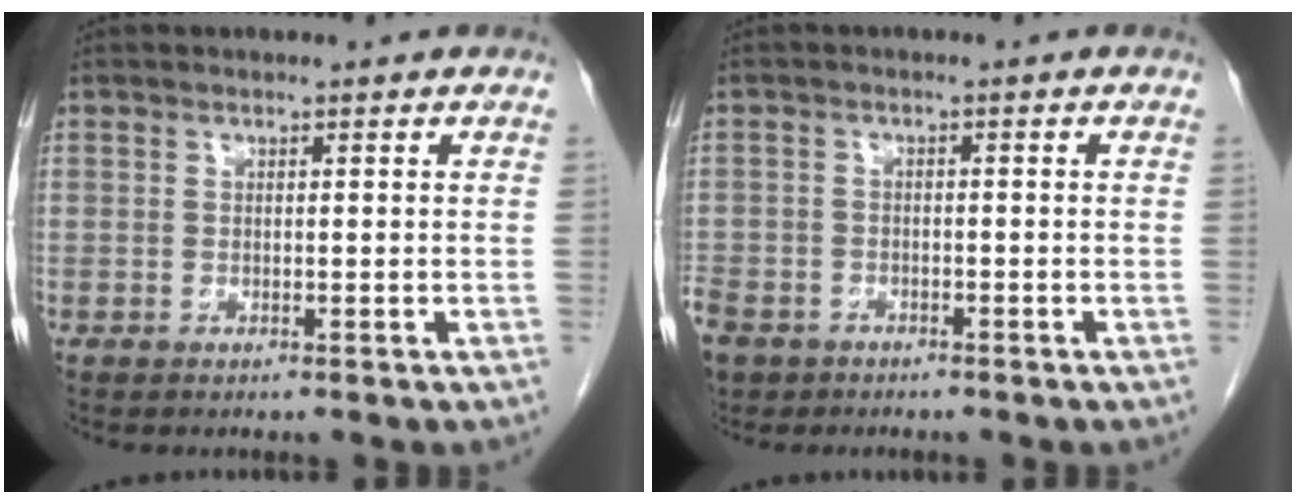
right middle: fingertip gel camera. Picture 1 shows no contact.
{"total": 10.0, "force": [-6.0, 7.0, 3.8], "torque": [-0.120, -0.010, -0.100]}